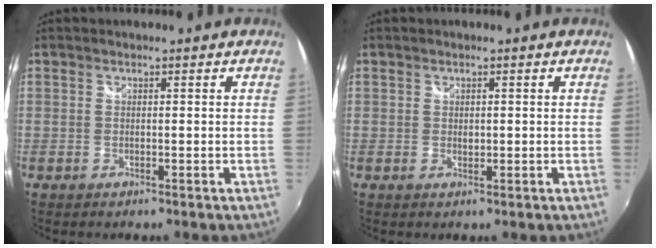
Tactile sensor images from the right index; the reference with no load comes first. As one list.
[{"total": 0.8, "force": [0.2, 0.7, 0.4], "torque": [-0.005, 0.000, 0.003]}]